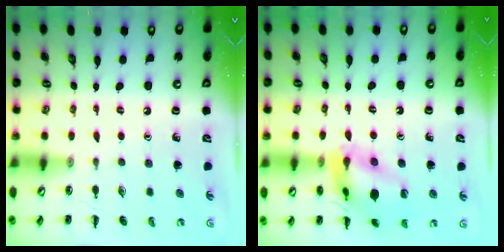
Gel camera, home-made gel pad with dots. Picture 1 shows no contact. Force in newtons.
{"total": 15.1, "press": 15.0, "slide": 1.1}